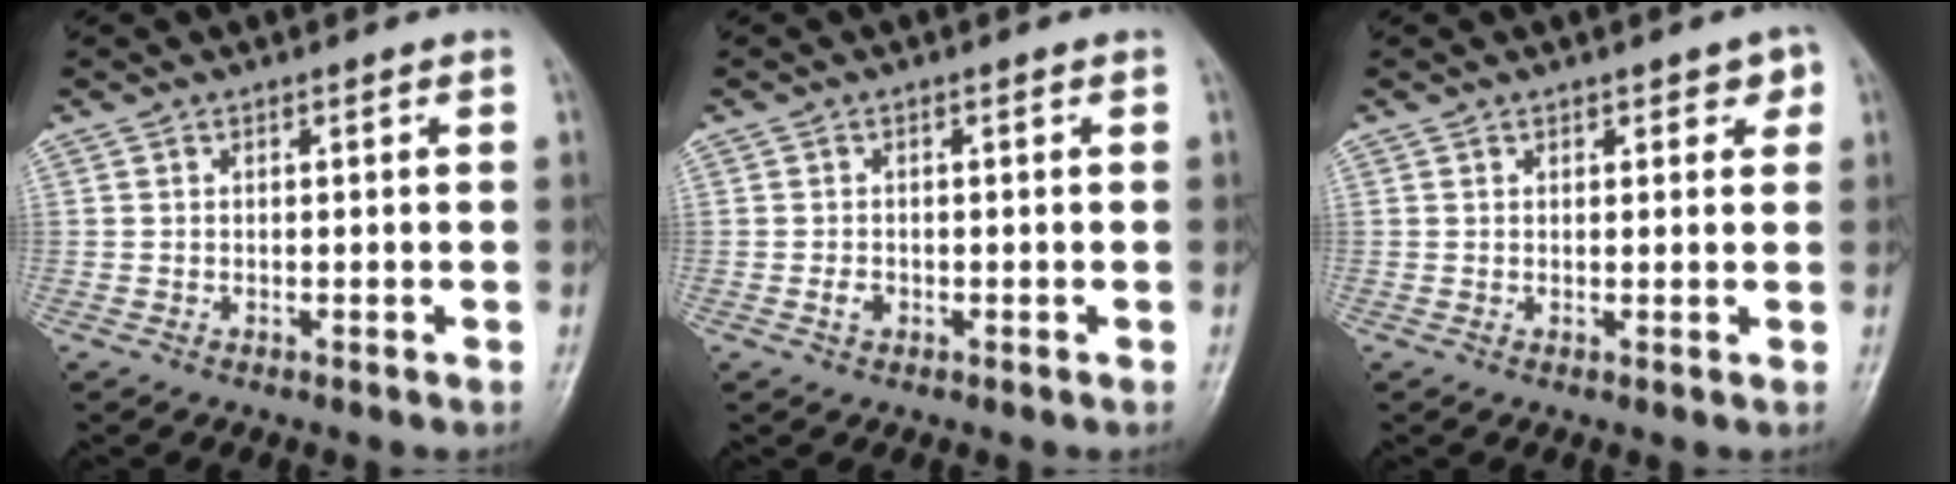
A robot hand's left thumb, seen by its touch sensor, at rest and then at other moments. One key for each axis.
{"total": 1.5, "fx": -0.5, "fy": 1.1, "fz": 0.8, "tx": -0.014, "ty": 0.002, "tz": -0.009}
{"total": 2.7, "fx": 1.5, "fy": 1.5, "fz": 1.7, "tx": 0.000, "ty": -0.003, "tz": 0.016}